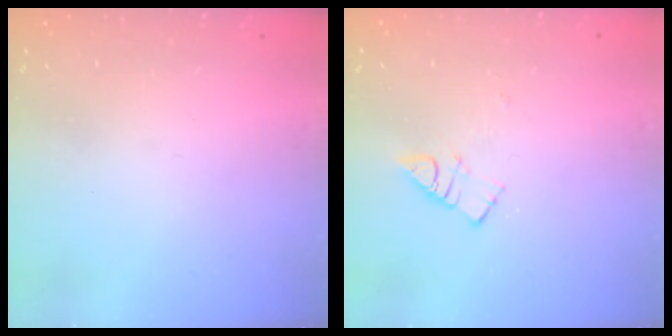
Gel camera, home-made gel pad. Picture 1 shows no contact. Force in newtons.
{"total": 4.8, "press": 4.7, "slide": 0.8}